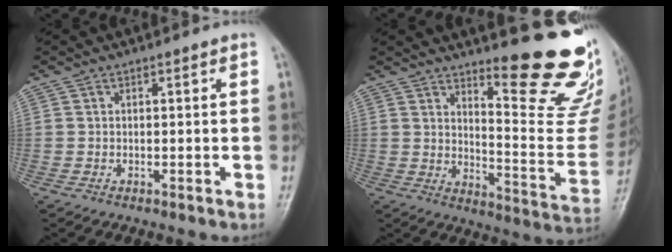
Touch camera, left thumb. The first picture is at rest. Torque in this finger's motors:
{"motor_torque": [4.44, 0.58, 1.42, -1.35, 0.09]}